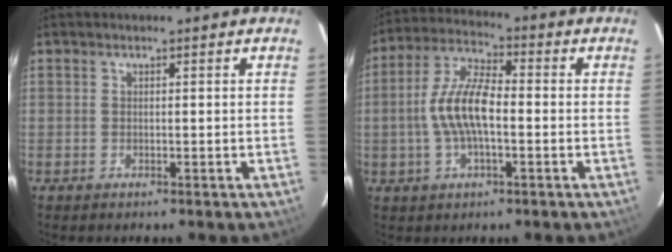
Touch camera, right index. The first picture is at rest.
{"total": 10.5, "force": [-1.5, 4.1, 9.5], "torque": [-0.200, 0.012, -0.030]}